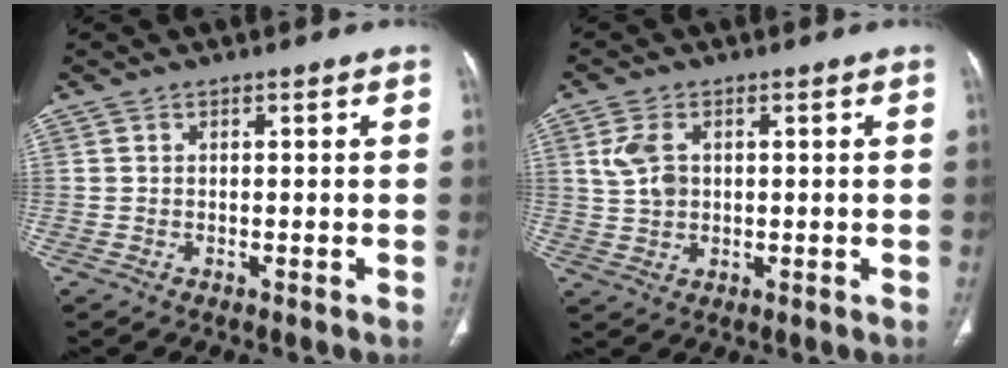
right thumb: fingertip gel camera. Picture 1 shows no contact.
{"total": 5.0, "force": [1.3, 3.4, 3.5], "torque": [-0.074, 0.002, 0.030]}